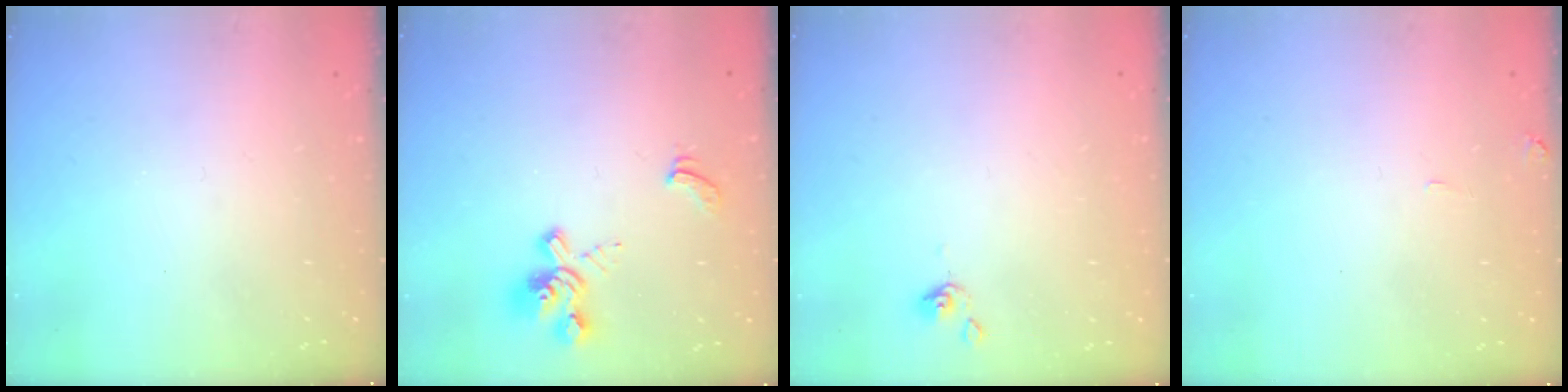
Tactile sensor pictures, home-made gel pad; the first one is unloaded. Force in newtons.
{"total": 2.4, "press": 1.9, "slide": 1.5}
{"total": 1.0, "press": 0.9, "slide": 0.4}
{"total": 2.6, "press": 2.5, "slide": 0.5}